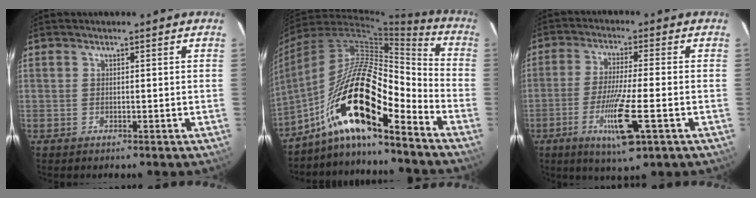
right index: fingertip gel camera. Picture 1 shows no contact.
{"total": 16.2, "force": [-9.5, 3.3, 12.6], "torque": [-0.232, 0.029, -0.166]}
{"total": 10.2, "force": [-3.9, 0.4, 9.4], "torque": [-0.172, -0.024, -0.068]}